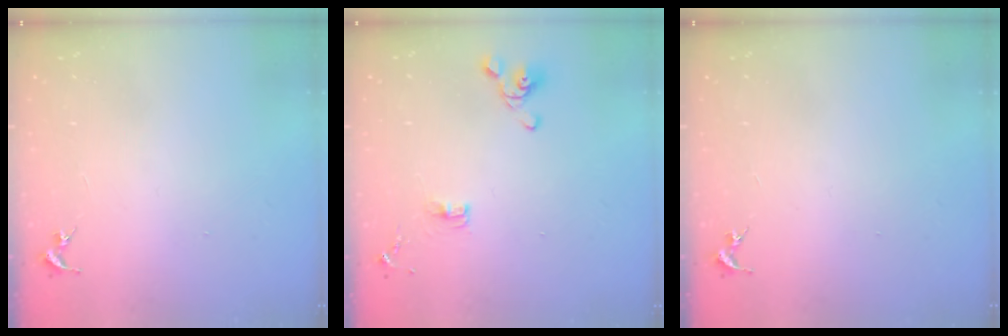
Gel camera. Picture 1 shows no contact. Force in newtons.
{"total": 7.7, "press": 7.3, "slide": 2.3}
{"total": 0.0}